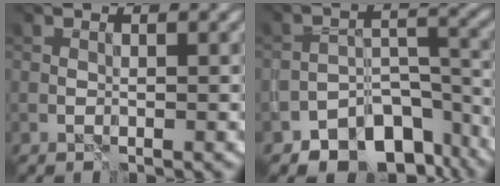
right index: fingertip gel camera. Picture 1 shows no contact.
{"total": 7.6, "force": [-6.2, 3.7, 2.5], "torque": [-0.019, -0.009, -0.100]}